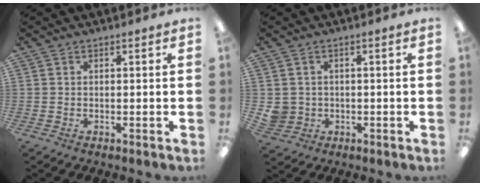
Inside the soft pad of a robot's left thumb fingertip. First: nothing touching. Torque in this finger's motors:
{"motor_torque": [-0.28, 0.25, -0.03, -0.08, 0.01]}